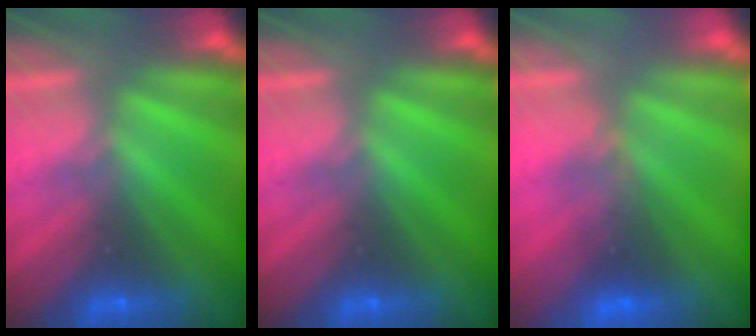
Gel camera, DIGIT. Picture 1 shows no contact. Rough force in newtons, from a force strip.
{"total": 0.0}
{"total": 2.9}